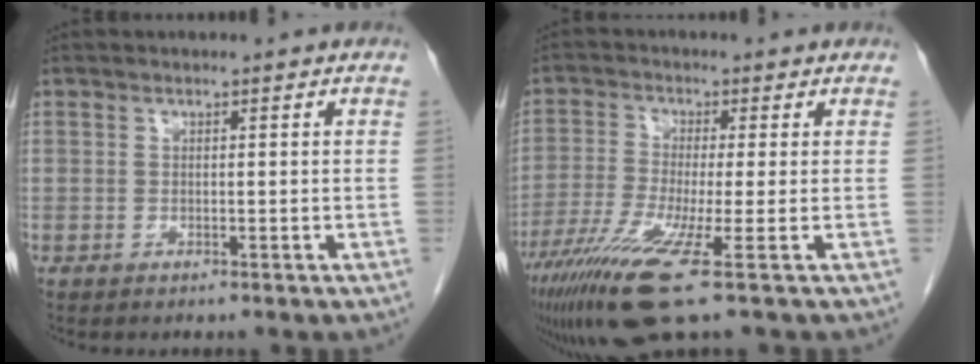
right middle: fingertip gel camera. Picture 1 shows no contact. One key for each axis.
{"total": 10.3, "fx": -5.3, "fy": -0.1, "fz": 8.8, "tx": -0.172, "ty": -0.033, "tz": -0.098}